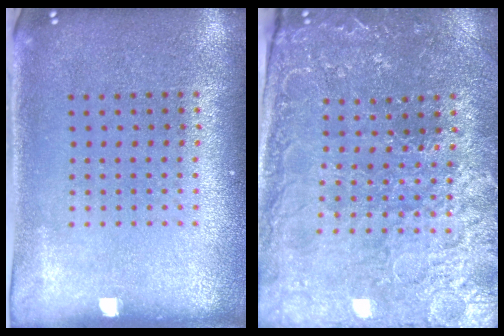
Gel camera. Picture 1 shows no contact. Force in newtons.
{"total": 3.1, "press": 3.1, "slide": 0.4}